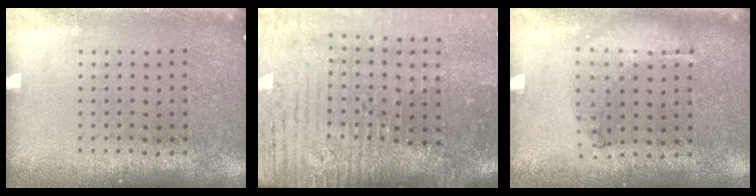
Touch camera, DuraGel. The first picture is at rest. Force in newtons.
{"total": 4.9, "press": 4.1, "slide": 2.7}
{"total": 1.0, "press": 1.0, "slide": 0.3}